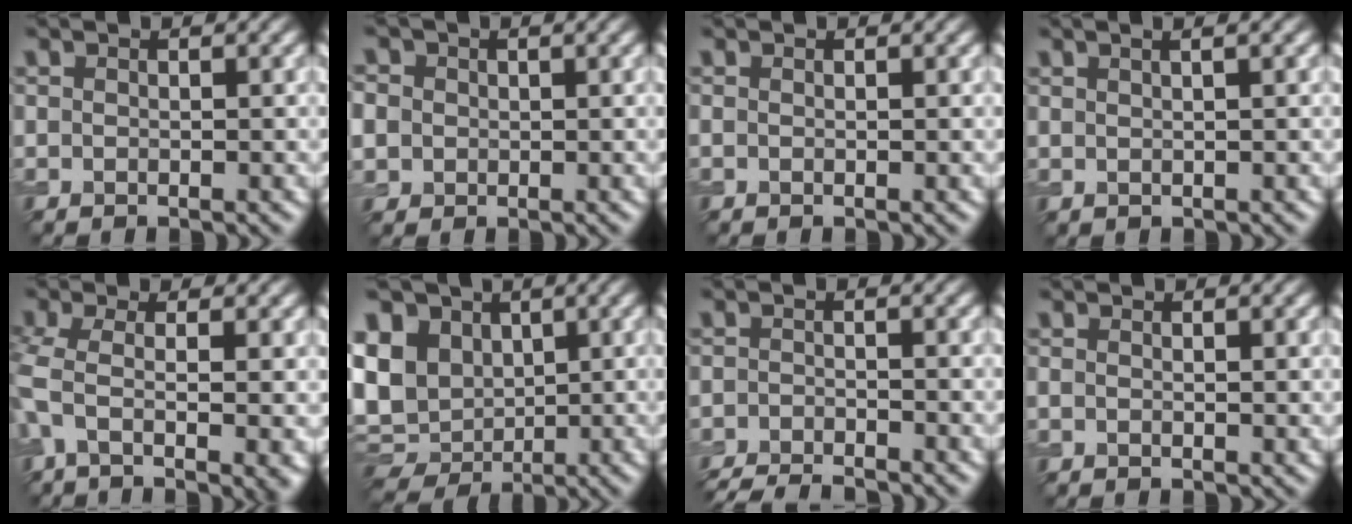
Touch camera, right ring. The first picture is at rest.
{"total": 3.3, "force": [0.4, 3.1, 1.1], "torque": [-0.043, 0.016, 0.006]}
{"total": 0.0}
{"total": 3.0, "force": [1.7, 1.4, 2.0], "torque": [-0.006, 0.011, -0.001]}
{"total": 6.1, "force": [-0.7, 2.2, 5.6], "torque": [-0.118, -0.010, -0.015]}
{"total": 10.1, "force": [1.4, 8.0, 6.0], "torque": [-0.125, 0.012, 0.027]}
{"total": 4.2, "force": [-3.9, 0.5, 1.4], "torque": [-0.024, -0.007, -0.072]}
{"total": 0.5, "force": [0.2, 0.1, 0.5], "torque": [-0.008, 0.000, 0.001]}